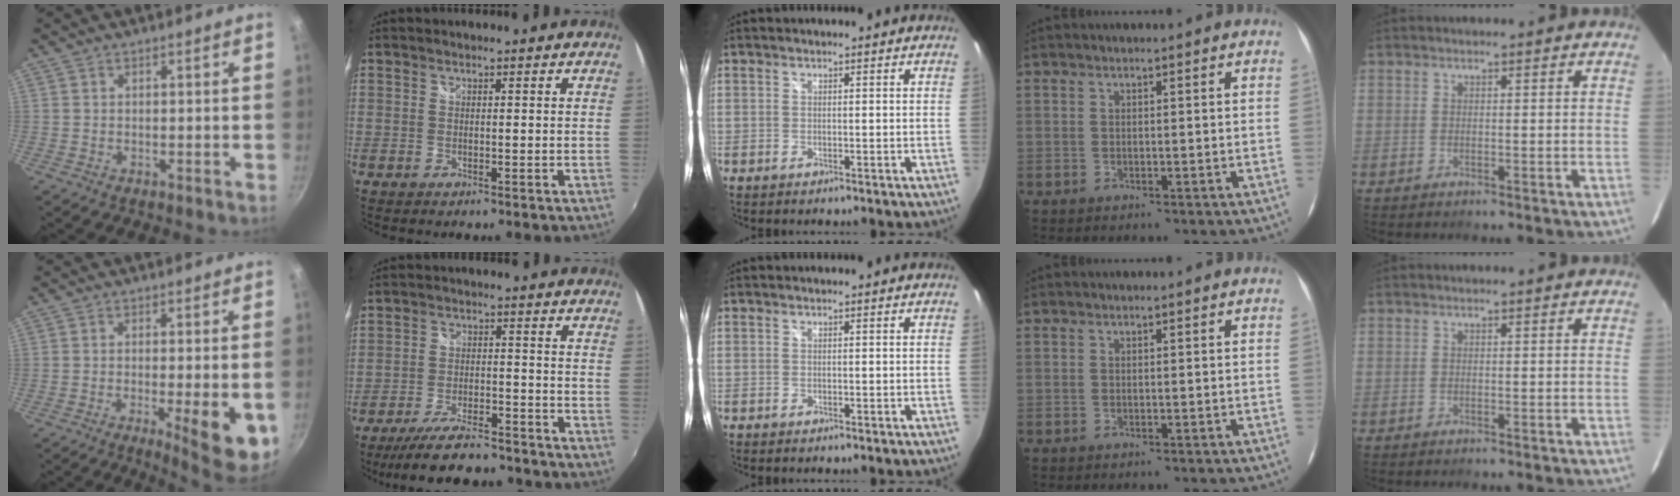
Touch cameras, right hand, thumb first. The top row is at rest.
{"thumb": {"total": 10.1, "force": [-2.9, 1.9, 9.5], "torque": [-0.120, -0.004, -0.034]}, "index": {"total": 13.9, "force": [-11.9, 4.0, 5.9], "torque": [-0.128, -0.003, -0.178]}}